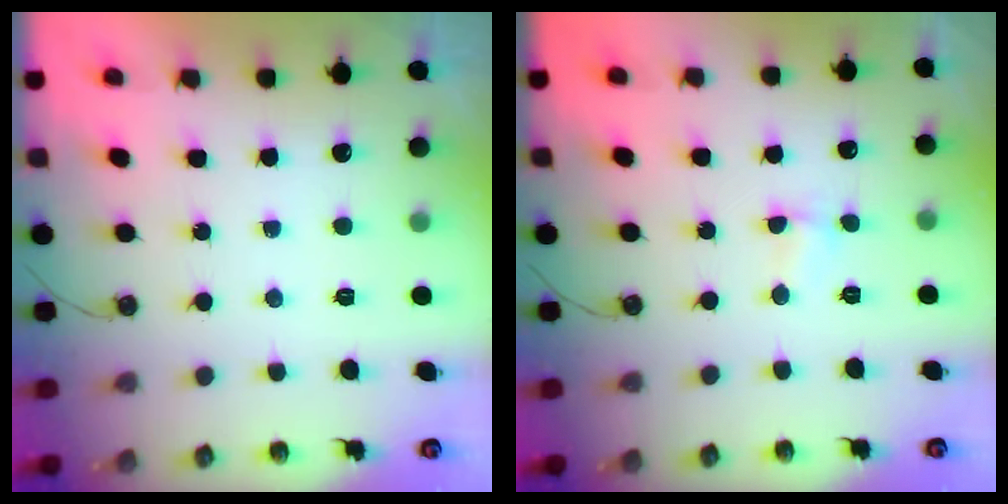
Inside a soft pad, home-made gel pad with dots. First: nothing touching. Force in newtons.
{"total": 1.6, "press": 1.3, "slide": 0.9}